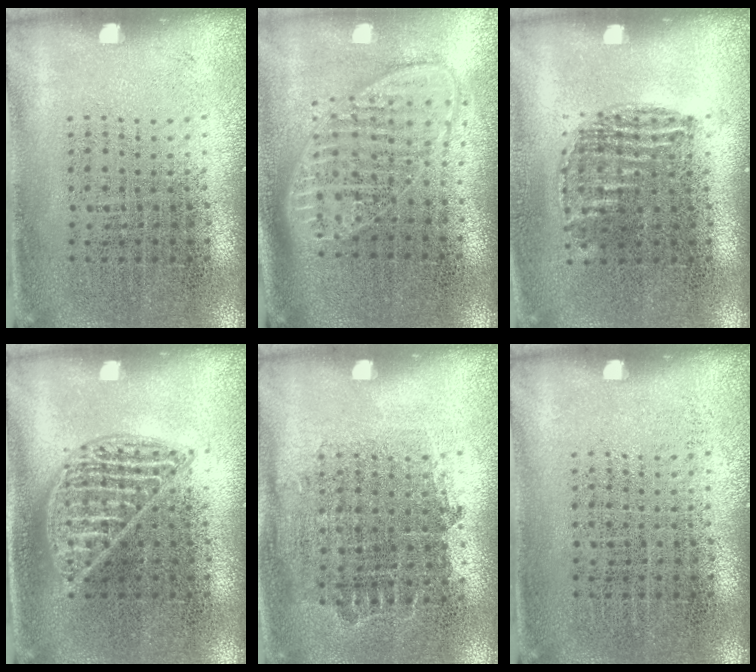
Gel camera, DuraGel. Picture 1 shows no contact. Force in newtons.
{"total": 1.9, "press": 1.6, "slide": 1.1}
{"total": 0.9, "press": 0.7, "slide": 0.5}
{"total": 2.0, "press": 2.0, "slide": 0.2}
{"total": 0.8, "press": 0.7, "slide": 0.4}
{"total": 0.0}